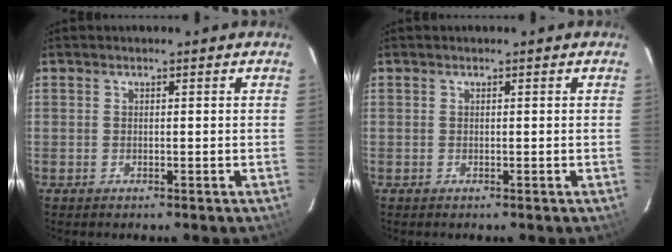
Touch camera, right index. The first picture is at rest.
{"total": 0.0}